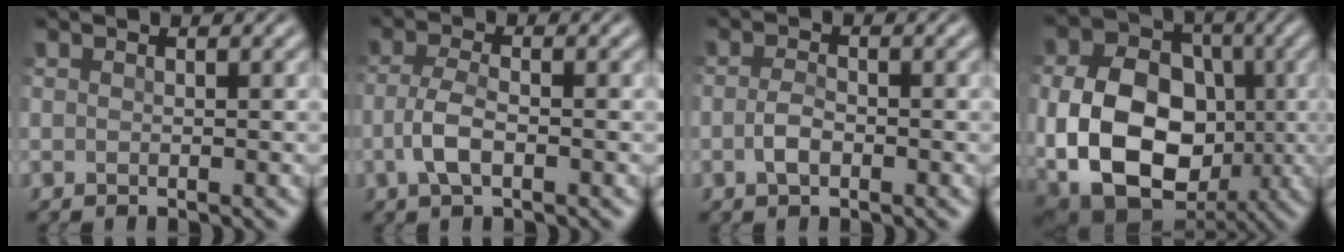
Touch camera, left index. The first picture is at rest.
{"total": 3.0, "force": [-0.8, 1.2, 2.6], "torque": [-0.061, -0.001, -0.022]}
{"total": 1.9, "force": [-0.6, 1.0, 1.5], "torque": [-0.032, 0.001, -0.016]}
{"total": 14.9, "force": [-2.0, 11.2, 9.7], "torque": [-0.164, -0.013, -0.040]}